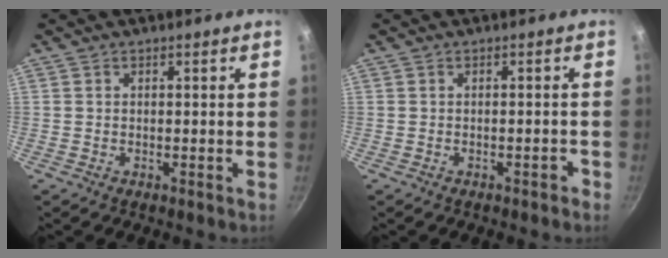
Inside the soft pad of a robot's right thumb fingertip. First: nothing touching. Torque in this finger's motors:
{"motor_torque": [2.57, 2.44, 0.37, -0.19, 0.05]}